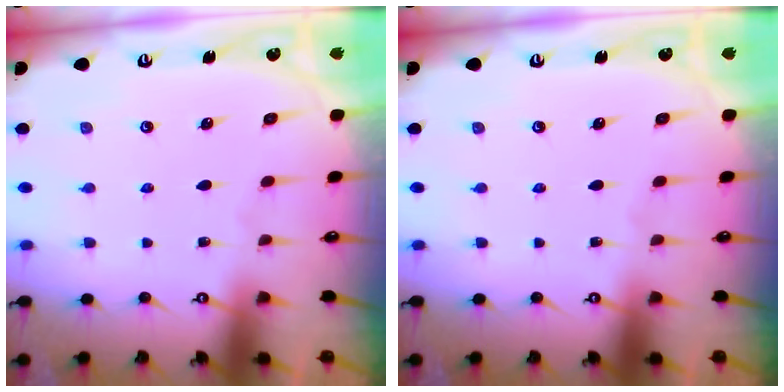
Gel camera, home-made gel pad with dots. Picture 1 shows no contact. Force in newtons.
{"total": 0.0}